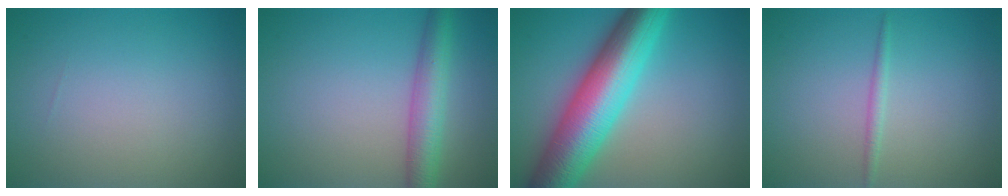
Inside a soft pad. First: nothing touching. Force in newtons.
{"total": 4.4, "press": 4.4, "slide": 0.1}
{"total": 10.8, "press": 10.8, "slide": 0.2}
{"total": 1.0, "press": 1.0, "slide": 0.0}